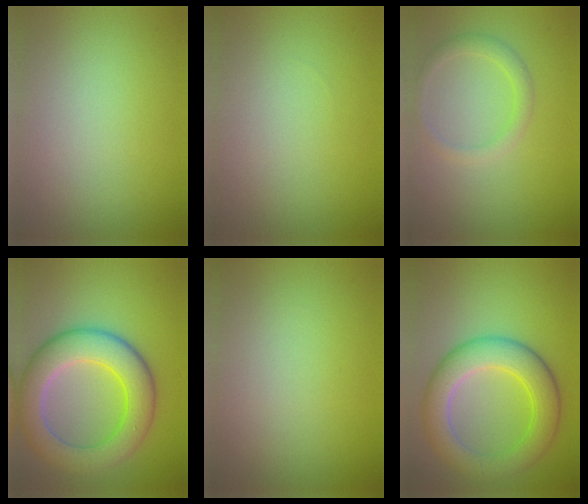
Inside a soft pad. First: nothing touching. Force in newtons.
{"total": 0.0}
{"total": 1.8, "press": 1.8, "slide": 0.1}
{"total": 7.8, "press": 7.8, "slide": 0.7}
{"total": 0.0}
{"total": 6.5, "press": 6.5, "slide": 0.2}